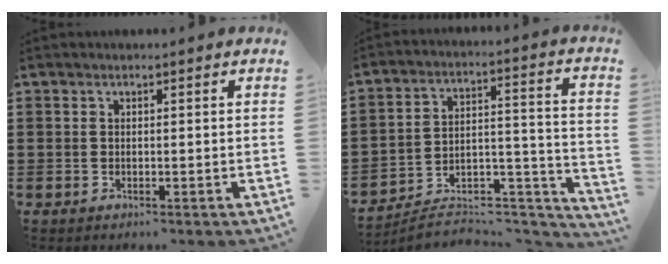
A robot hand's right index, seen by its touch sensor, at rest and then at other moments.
{"total": 5.8, "force": [-5.2, 2.1, 1.5], "torque": [-0.020, 0.009, -0.101]}